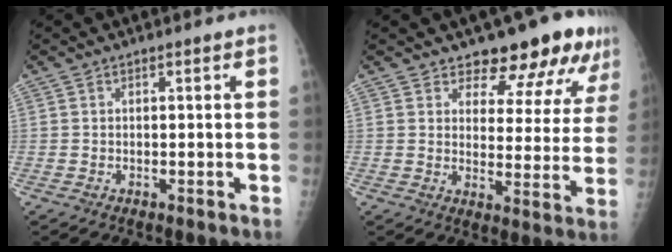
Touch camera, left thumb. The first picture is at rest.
{"total": 12.5, "force": [10.1, 5.4, 5.2], "torque": [-0.020, -0.065, 0.119]}